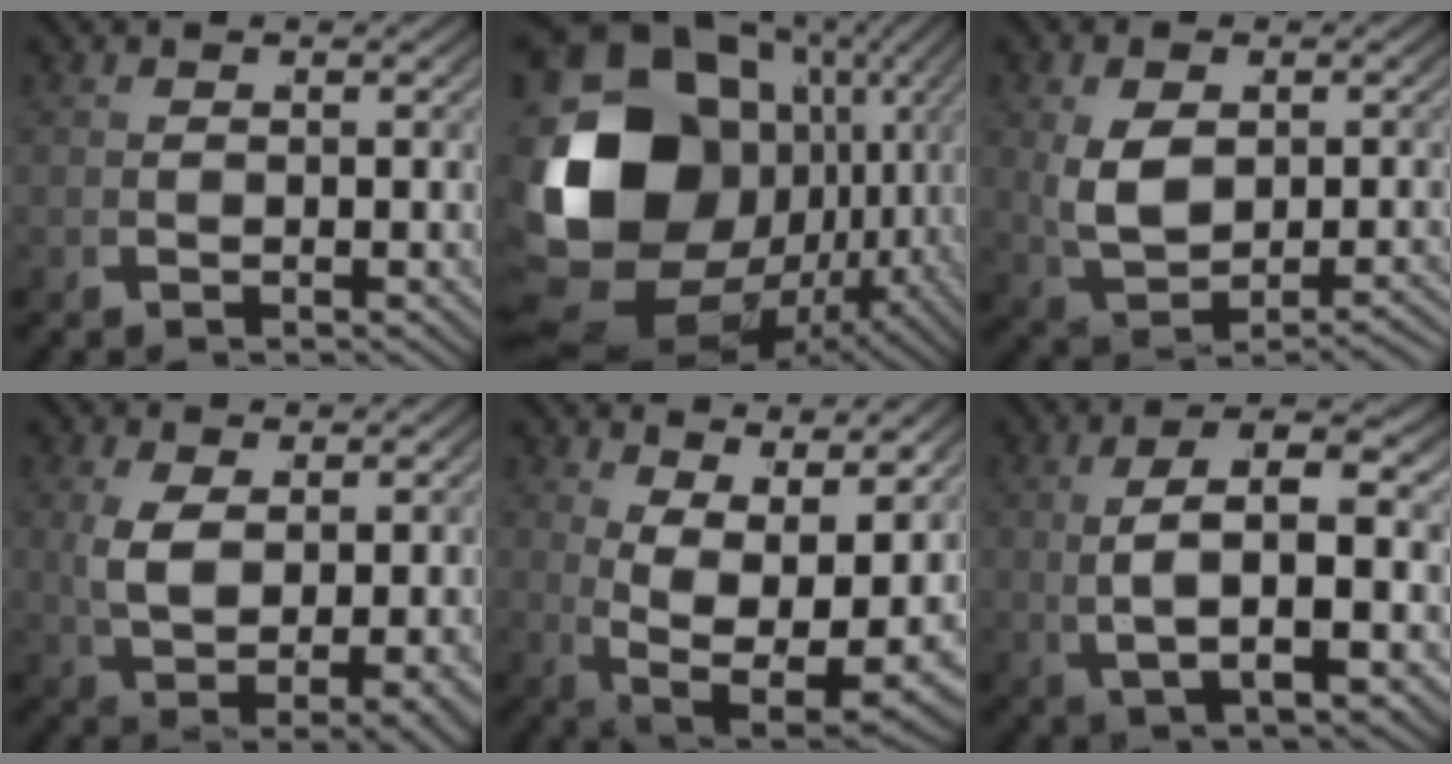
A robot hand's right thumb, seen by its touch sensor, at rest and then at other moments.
{"total": 21.0, "force": [-0.7, 14.4, 15.2], "torque": [-0.312, -0.059, 0.018]}
{"total": 4.7, "force": [0.0, 2.8, 3.8], "torque": [-0.089, -0.016, 0.022]}
{"total": 5.2, "force": [1.4, 2.4, 4.4], "torque": [-0.095, -0.023, 0.048]}
{"total": 9.2, "force": [1.0, 5.1, 7.6], "torque": [-0.148, -0.044, 0.042]}
{"total": 7.8, "force": [1.5, 2.9, 7.0], "torque": [-0.117, 0.010, 0.030]}